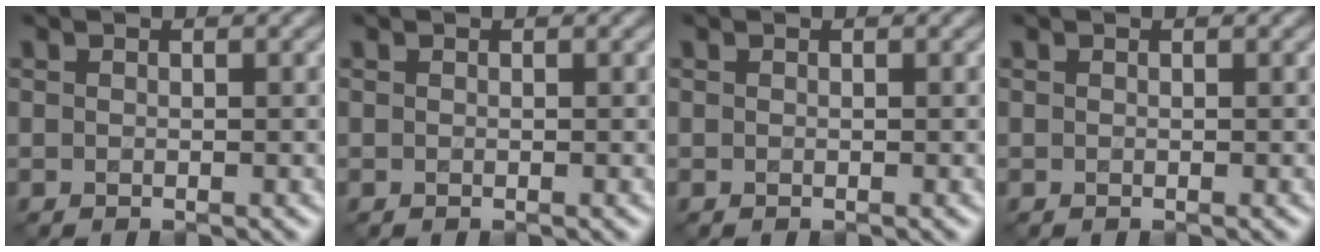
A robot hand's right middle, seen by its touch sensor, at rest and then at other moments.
{"total": 0.0}
{"total": 0.0}
{"total": 0.0}